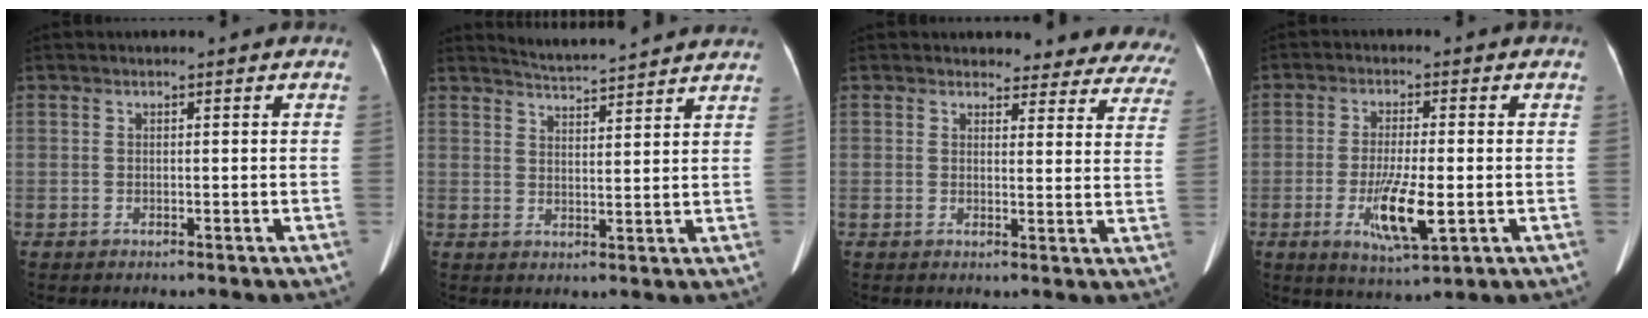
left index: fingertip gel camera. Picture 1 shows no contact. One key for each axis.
{"total": 9.5, "fx": 9.2, "fy": -0.1, "fz": 2.5, "tx": -0.048, "ty": 0.016, "tz": 0.121}
{"total": 14.8, "fx": 14.1, "fy": 4.5, "fz": 1.4, "tx": 0.036, "ty": -0.059, "tz": 0.118}
{"total": 8.3, "fx": -2.3, "fy": 1.4, "fz": 7.9, "tx": -0.147, "ty": -0.021, "tz": -0.035}